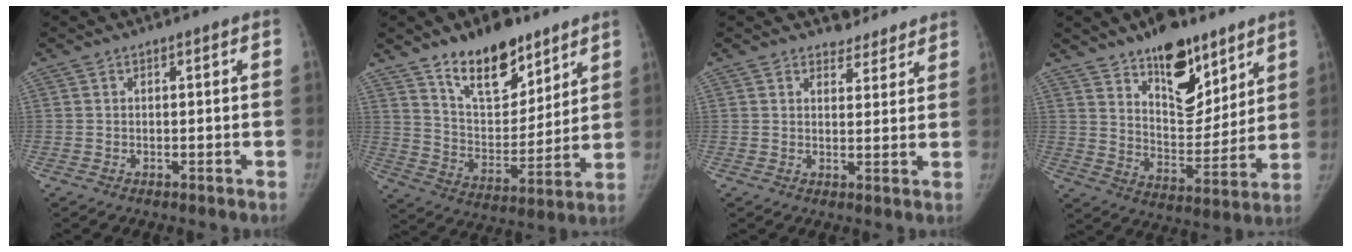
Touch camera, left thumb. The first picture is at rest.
{"total": 16.9, "force": [11.5, 8.3, 9.1], "torque": [-0.094, -0.077, 0.202]}
{"total": 4.2, "force": [3.9, 1.8, 0.0], "torque": [0.024, -0.030, 0.047]}
{"total": 16.9, "force": [11.0, 8.2, 9.8], "torque": [-0.094, -0.076, 0.181]}